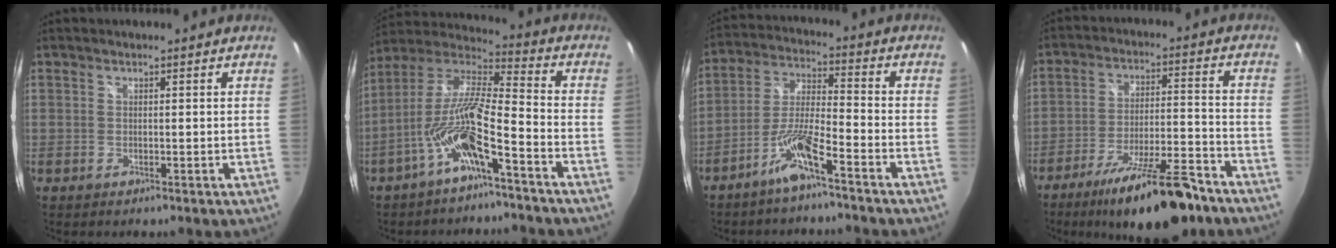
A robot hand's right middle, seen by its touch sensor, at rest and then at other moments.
{"total": 12.3, "force": [-6.1, 2.0, 10.4], "torque": [-0.205, 0.000, -0.112]}
{"total": 7.9, "force": [-5.5, 0.2, 5.6], "torque": [-0.127, 0.008, -0.103]}
{"total": 18.4, "force": [-14.0, 4.2, 11.2], "torque": [-0.196, -0.017, -0.213]}